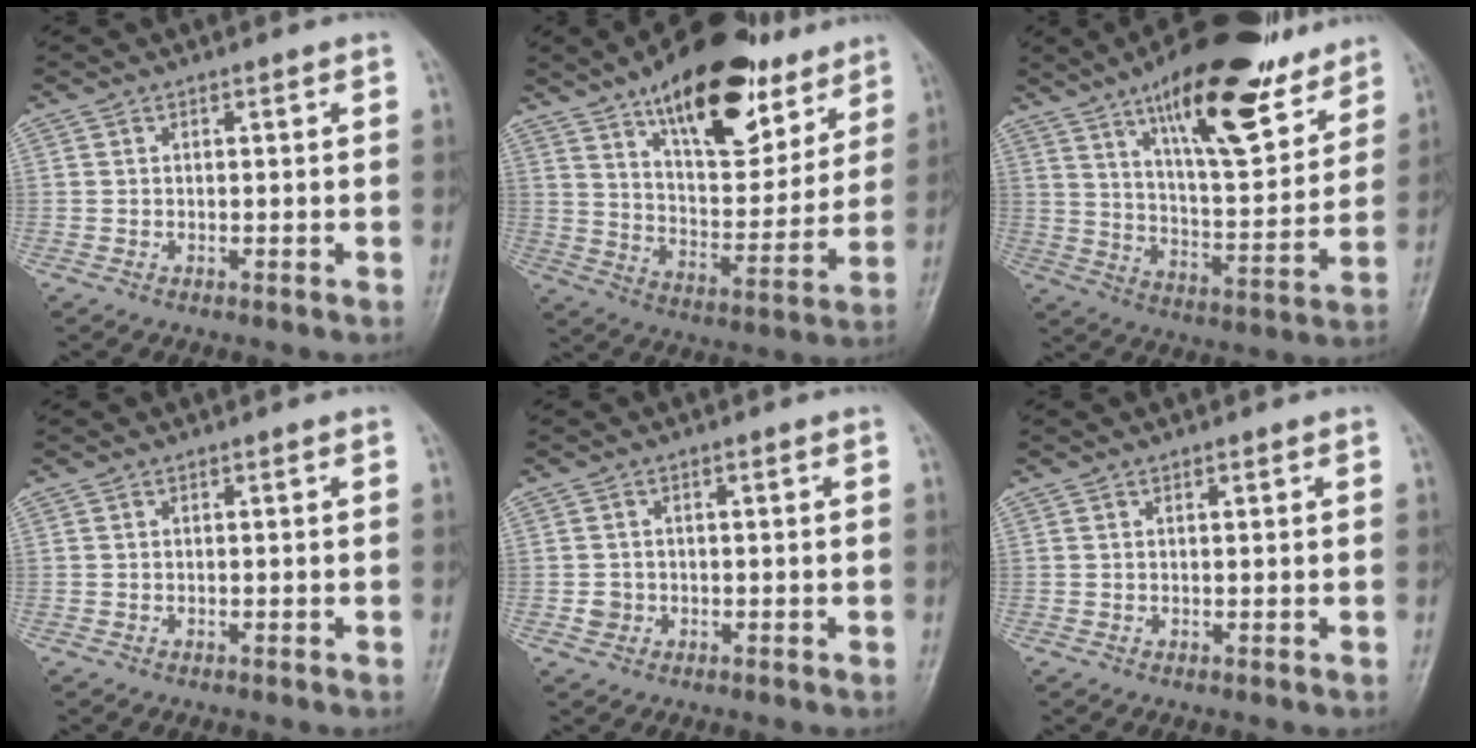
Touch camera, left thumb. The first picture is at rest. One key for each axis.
{"total": 23.3, "fx": 14.4, "fy": 10.4, "fz": 15.2, "tx": -0.179, "ty": -0.056, "tz": 0.228}
{"total": 22.4, "fx": 14.5, "fy": 7.2, "fz": 15.4, "tx": -0.203, "ty": -0.066, "tz": 0.231}
{"total": 0.0}
{"total": 1.9, "fx": -0.4, "fy": 1.8, "fz": 0.5, "tx": -0.001, "ty": 0.005, "tz": -0.006}
{"total": 0.6, "fx": 0.4, "fy": 0.3, "fz": 0.4, "tx": -0.007, "ty": -0.002, "tz": 0.006}